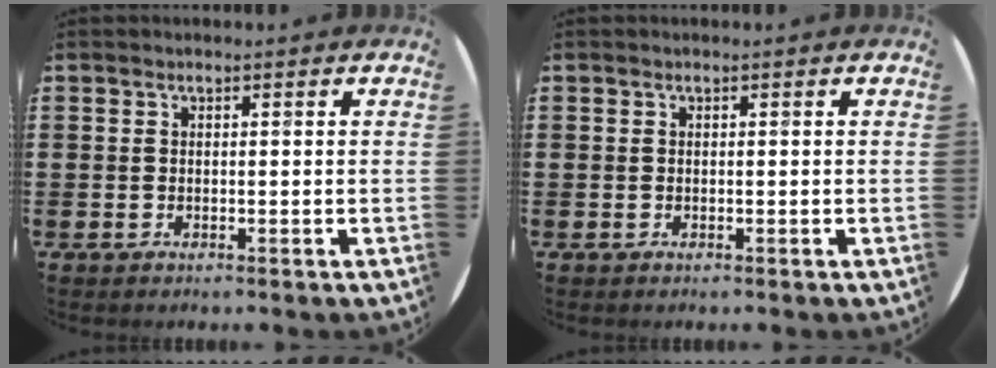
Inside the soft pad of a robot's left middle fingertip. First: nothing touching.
{"total": 0.0}